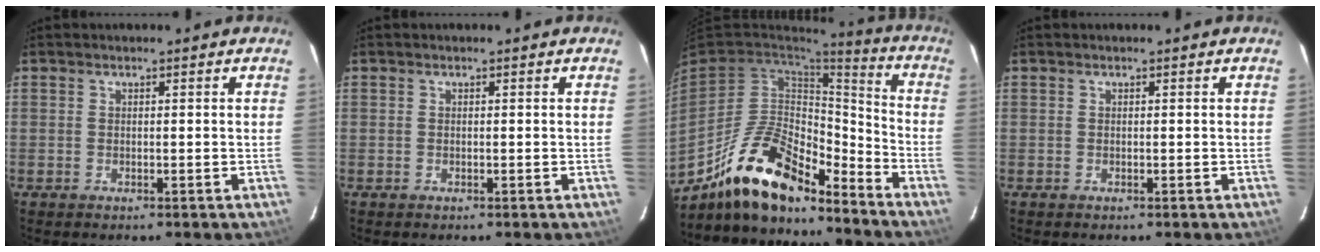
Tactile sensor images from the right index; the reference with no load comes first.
{"total": 0.0}
{"total": 18.8, "force": [-13.7, 7.0, 10.8], "torque": [-0.216, 0.007, -0.243]}
{"total": 0.0}